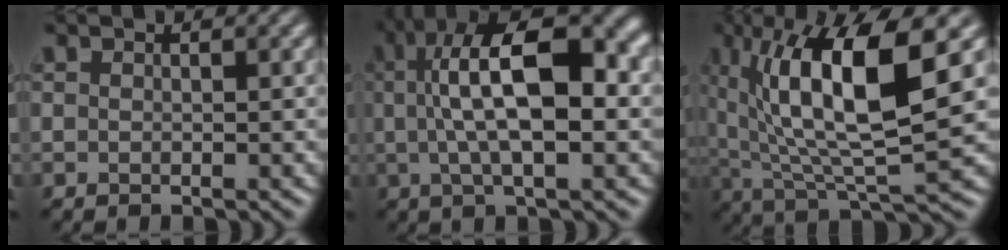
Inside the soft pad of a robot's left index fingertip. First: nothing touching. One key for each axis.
{"total": 12.3, "fx": 1.9, "fy": 4.6, "fz": 11.3, "tx": -0.185, "ty": 0.022, "tz": 0.026}
{"total": 12.1, "fx": 3.7, "fy": 3.5, "fz": 11.0, "tx": -0.193, "ty": 0.002, "tz": 0.073}